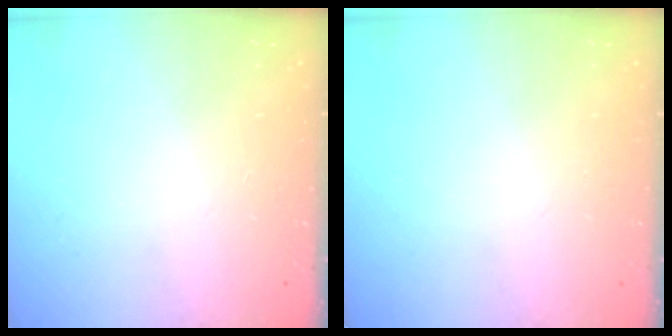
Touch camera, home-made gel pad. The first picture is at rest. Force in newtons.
{"total": 0.0}